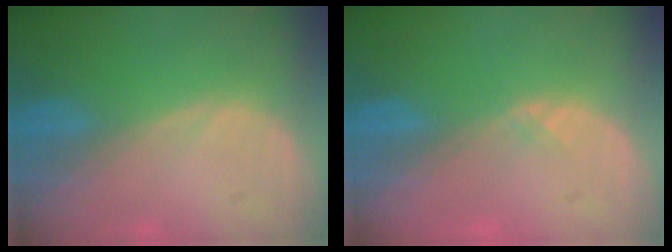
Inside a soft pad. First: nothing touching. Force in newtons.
{"total": 0.8, "press": 0.5, "slide": 0.6}